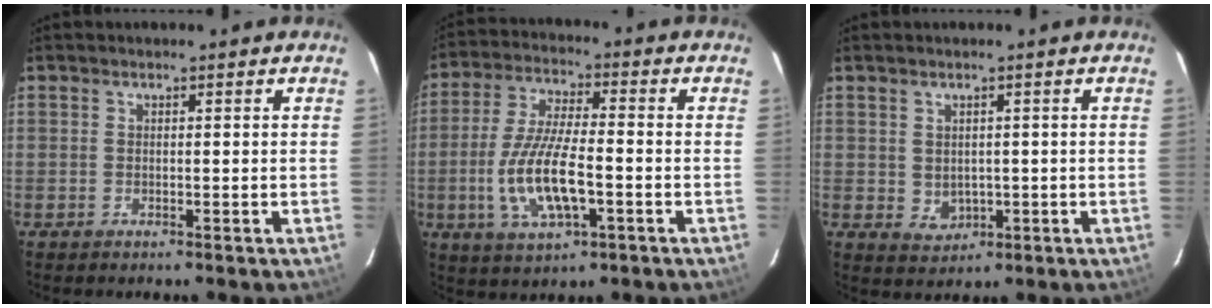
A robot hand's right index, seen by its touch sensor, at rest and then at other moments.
{"total": 12.9, "force": [-3.5, 4.2, 11.7], "torque": [-0.243, -0.009, -0.063]}
{"total": 3.2, "force": [0.1, 2.9, 1.5], "torque": [-0.026, 0.001, 0.015]}